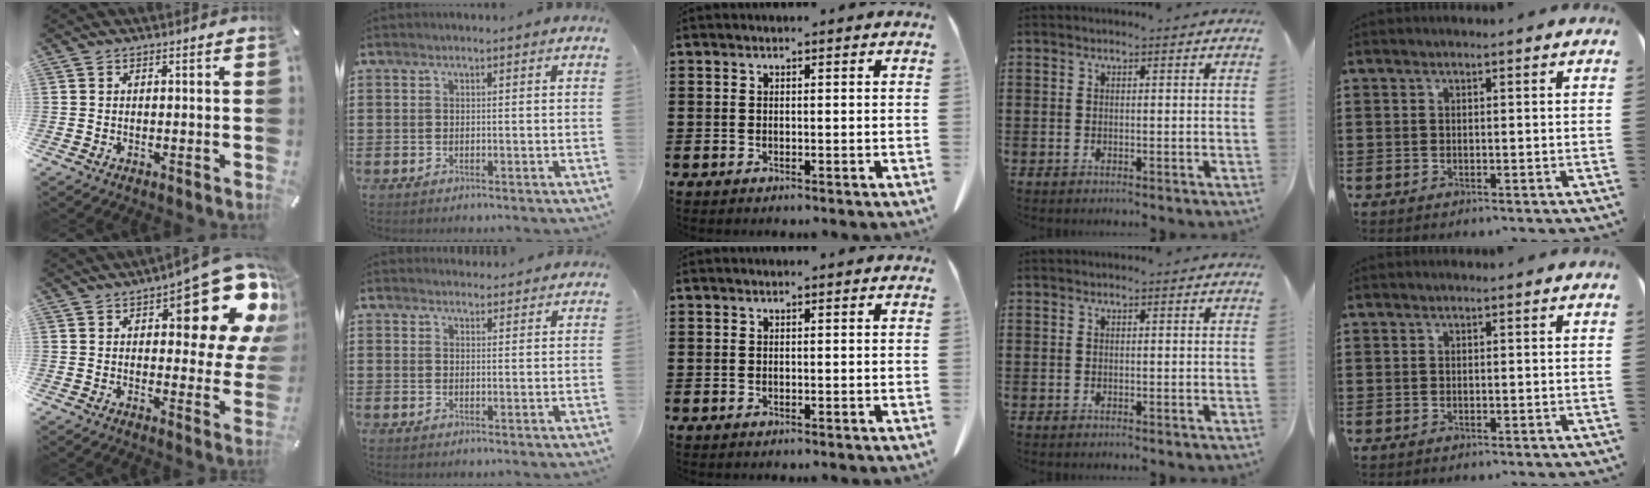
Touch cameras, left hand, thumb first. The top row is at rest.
{"thumb": {"total": 18.1, "force": [9.2, 7.1, 13.9], "torque": [-0.170, -0.066, 0.147]}, "index": {"total": 2.4, "force": [2.3, 0.4, 0.0], "torque": [0.001, -0.007, 0.044]}}